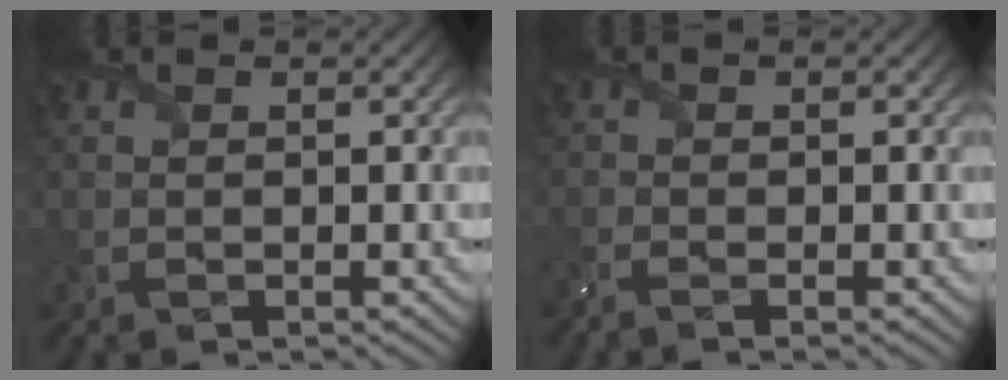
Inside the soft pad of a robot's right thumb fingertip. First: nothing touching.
{"total": 2.4, "force": [-1.6, 0.8, 1.6], "torque": [-0.045, -0.006, -0.037]}